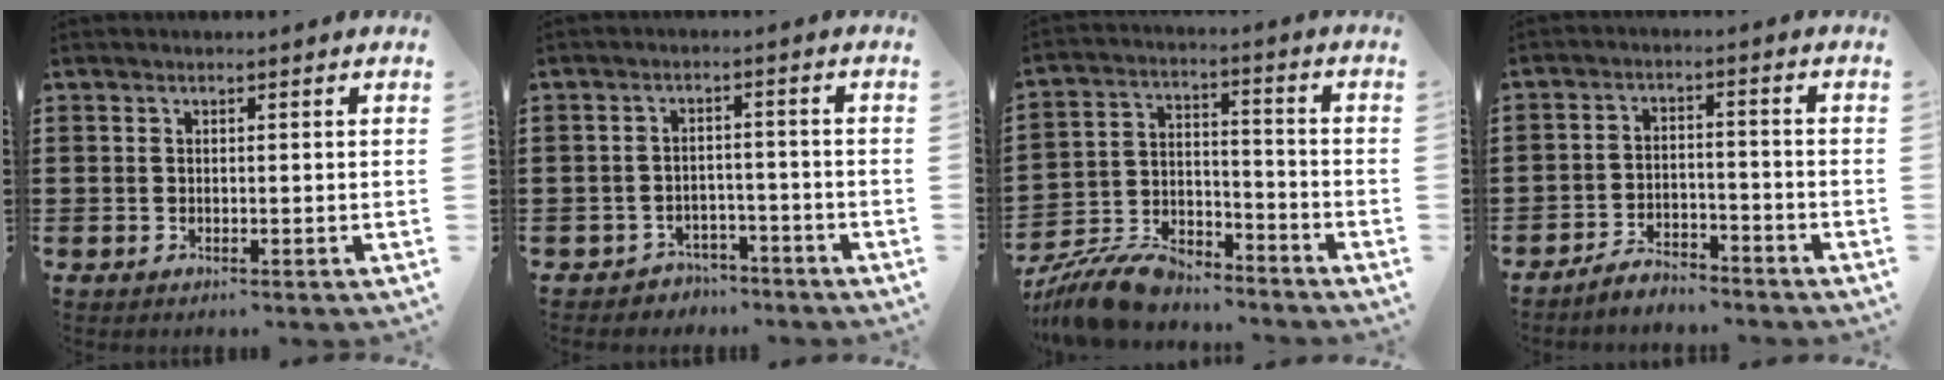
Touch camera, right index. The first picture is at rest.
{"total": 2.9, "force": [-2.7, 1.1, 0.0], "torque": [-0.010, 0.004, -0.056]}
{"total": 10.0, "force": [-9.3, 2.4, 2.9], "torque": [-0.068, 0.025, -0.182]}
{"total": 3.9, "force": [-3.8, 0.7, 0.5], "torque": [-0.013, 0.011, -0.077]}